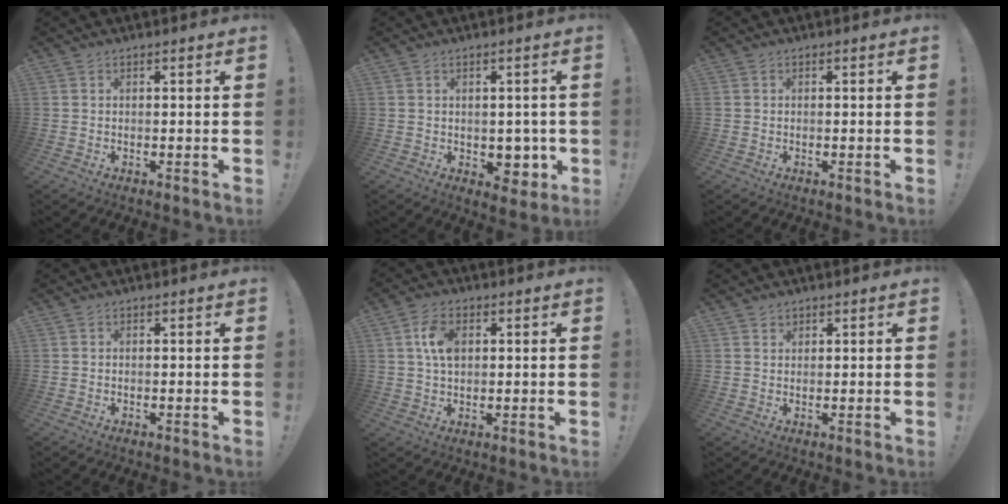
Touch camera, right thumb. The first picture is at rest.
{"total": 6.4, "force": [-0.2, 5.3, 3.6], "torque": [-0.017, -0.005, 0.005]}
{"total": 0.0}
{"total": 0.0}
{"total": 7.8, "force": [1.9, 4.9, 5.7], "torque": [-0.098, 0.002, 0.033]}
{"total": 1.3, "force": [1.1, 0.8, 0.0], "torque": [0.006, -0.006, 0.019]}